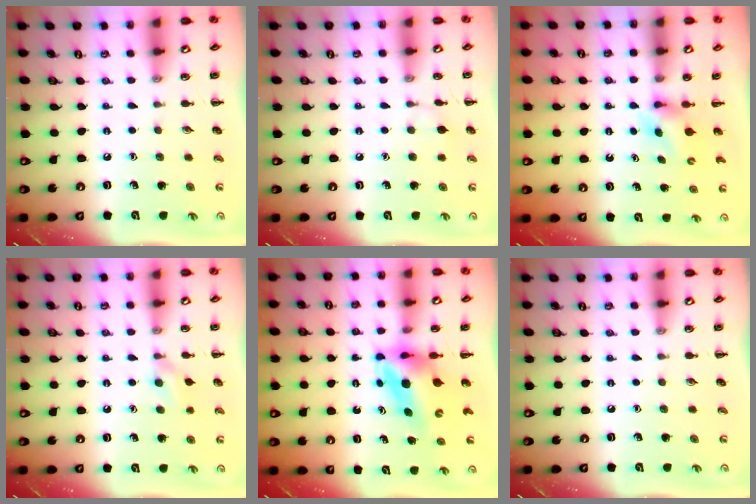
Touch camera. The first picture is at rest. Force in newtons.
{"total": 4.5, "press": 4.2, "slide": 1.5}
{"total": 3.8, "press": 3.6, "slide": 1.2}
{"total": 6.6, "press": 6.3, "slide": 1.9}
{"total": 5.3, "press": 5.0, "slide": 1.5}
{"total": 0.0}